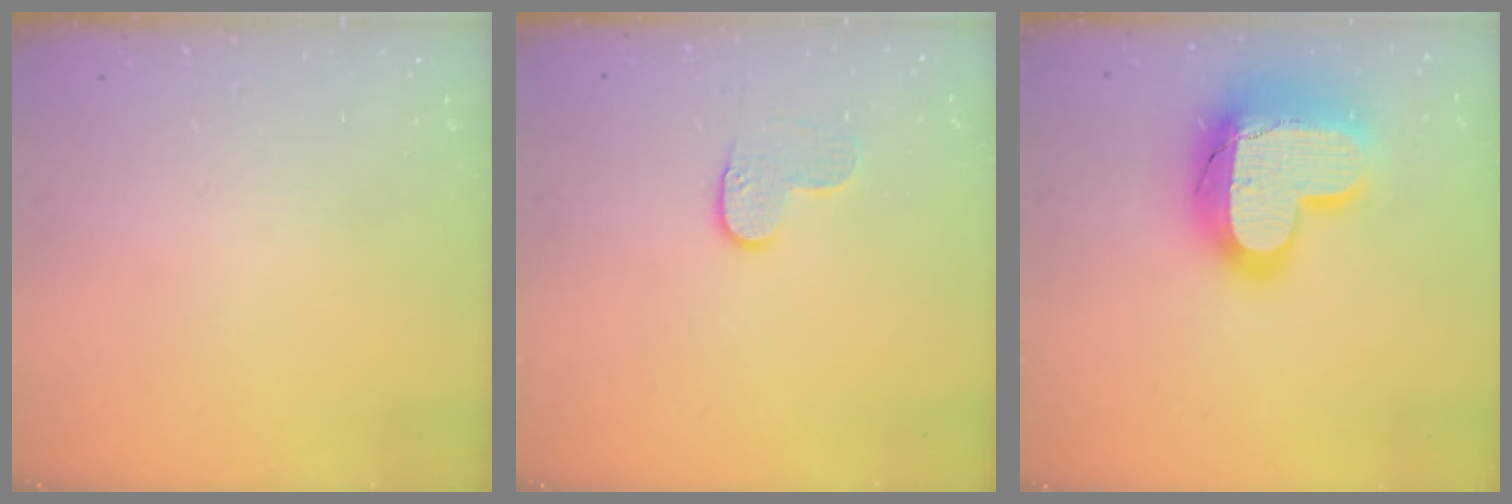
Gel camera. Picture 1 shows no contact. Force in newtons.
{"total": 5.4, "press": 5.4, "slide": 0.3}
{"total": 22.3, "press": 22.3, "slide": 1.5}